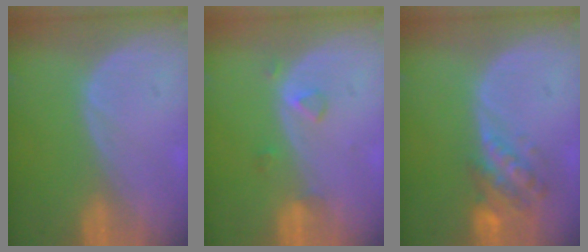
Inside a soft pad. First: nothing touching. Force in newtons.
{"total": 2.1, "press": 2.1, "slide": 0.1}
{"total": 6.1, "press": 5.8, "slide": 2.0}